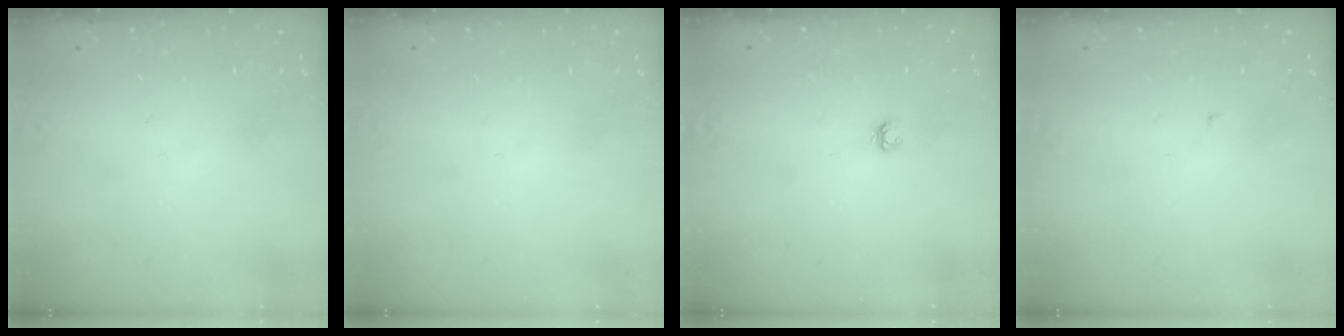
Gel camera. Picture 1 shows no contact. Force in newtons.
{"total": 0.0}
{"total": 3.2, "press": 3.2, "slide": 0.3}
{"total": 1.8, "press": 1.8, "slide": 0.2}